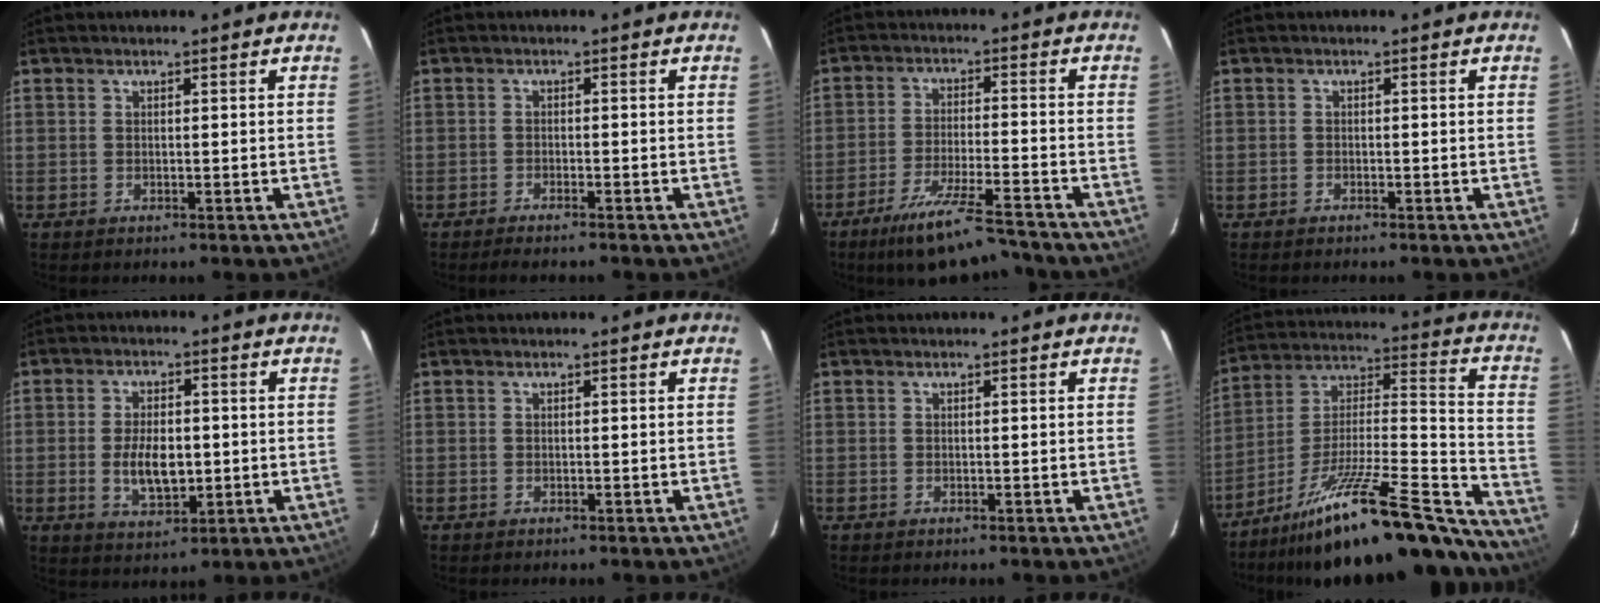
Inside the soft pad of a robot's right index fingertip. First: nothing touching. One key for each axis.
{"total": 3.0, "fx": -2.7, "fy": 0.3, "fz": 1.2, "tx": -0.033, "ty": -0.007, "tz": -0.049}
{"total": 13.5, "fx": -11.6, "fy": 1.8, "fz": 6.7, "tx": -0.138, "ty": -0.017, "tz": -0.190}
{"total": 0.8, "fx": -0.7, "fy": 0.3, "fz": -0.1, "tx": -0.001, "ty": 0.002, "tz": -0.014}
{"total": 7.9, "fx": -0.8, "fy": 4.1, "fz": 6.7, "tx": -0.128, "ty": -0.003, "tz": -0.009}
{"total": 0.0}
{"total": 0.0}
{"total": 29.1, "fx": -23.4, "fy": 4.6, "fz": 16.7, "tx": -0.221, "ty": -0.003, "tz": -0.359}